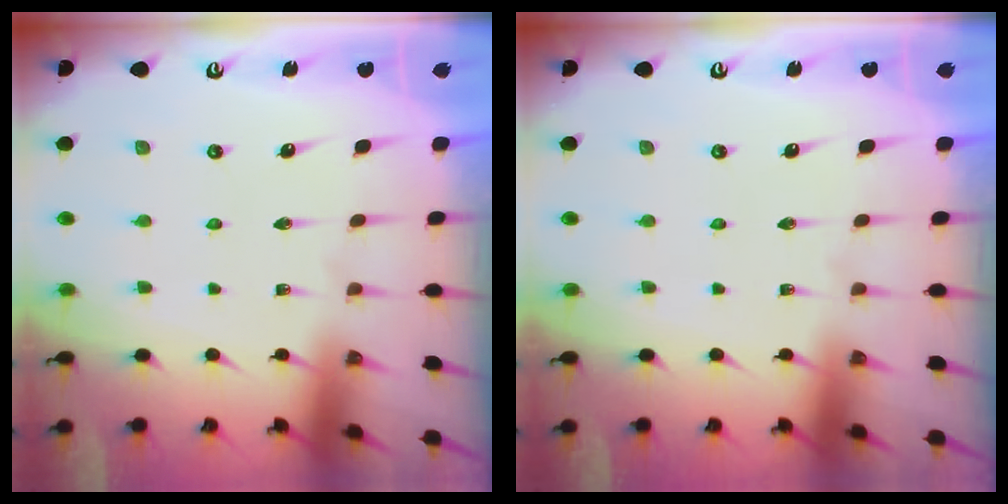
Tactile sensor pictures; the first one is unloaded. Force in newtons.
{"total": 0.0}